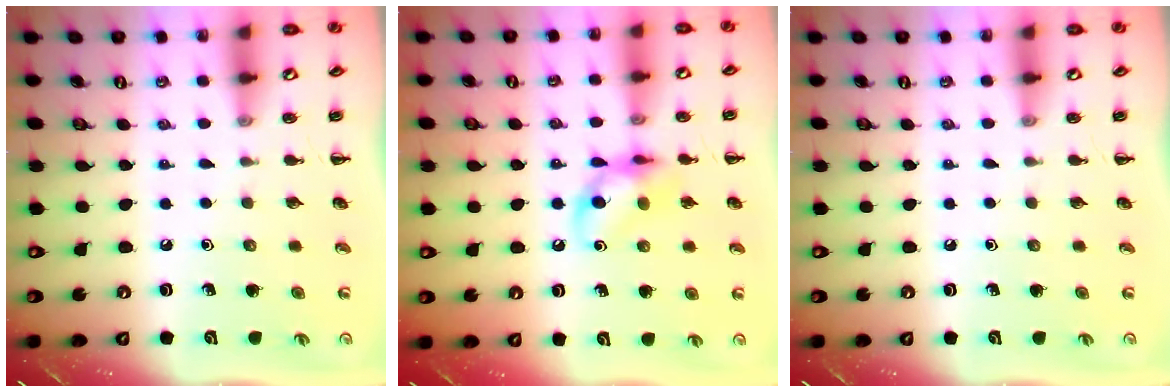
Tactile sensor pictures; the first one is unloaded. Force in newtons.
{"total": 12.5, "press": 12.3, "slide": 2.1}
{"total": 0.0}